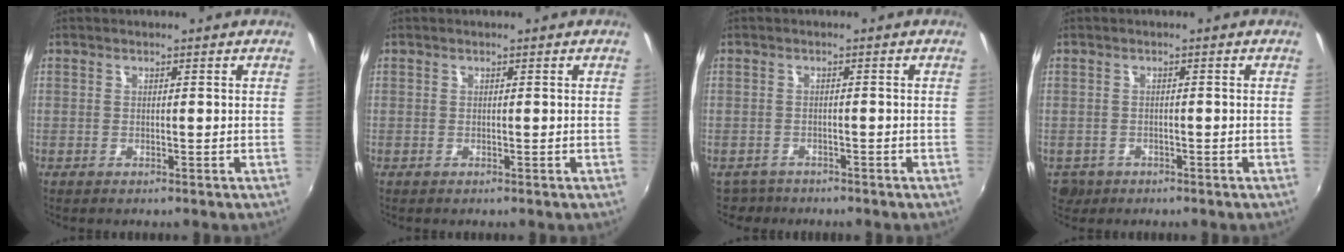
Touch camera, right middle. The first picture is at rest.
{"total": 0.0}
{"total": 3.0, "force": [-2.5, 1.6, 0.0], "torque": [-0.012, -0.005, -0.044]}
{"total": 3.5, "force": [-1.6, 2.9, 1.1], "torque": [-0.030, -0.007, -0.022]}